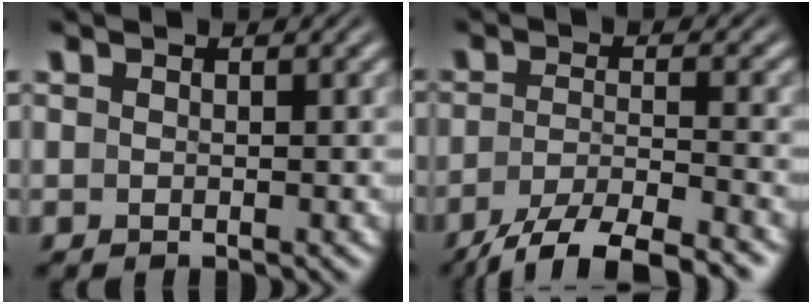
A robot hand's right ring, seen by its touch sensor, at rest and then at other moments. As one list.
[{"total": 7.7, "force": [-5.9, 2.5, 4.4], "torque": [-0.071, -0.025, -0.077]}]